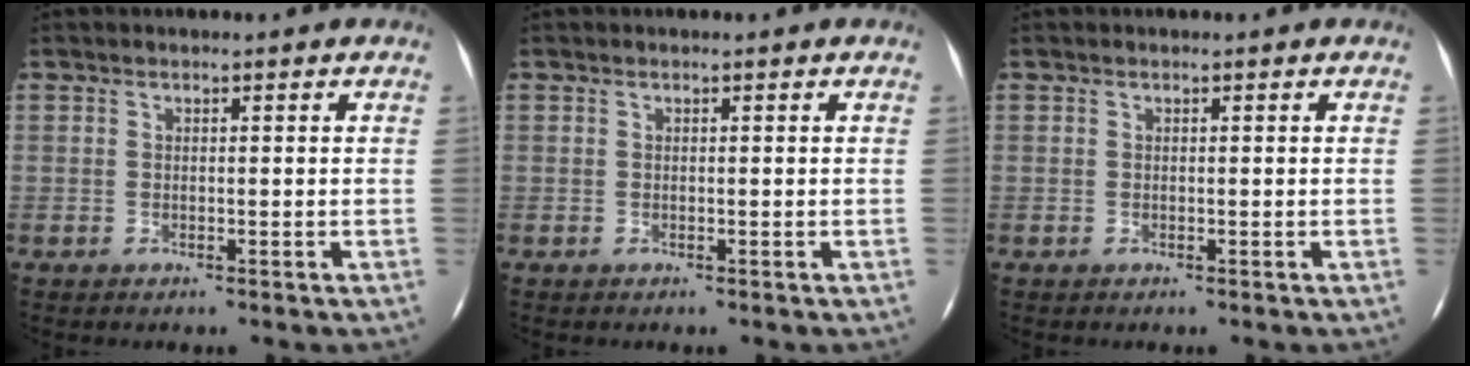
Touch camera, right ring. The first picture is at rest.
{"total": 0.0}
{"total": 0.0}